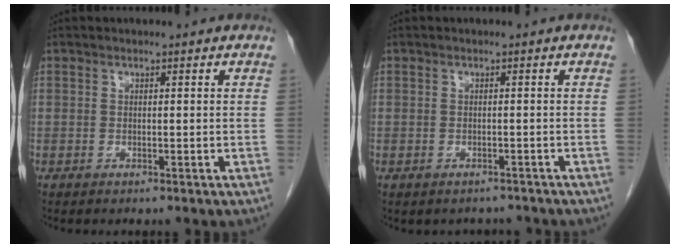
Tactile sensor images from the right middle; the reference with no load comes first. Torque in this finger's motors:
{"motor_torque": [0.14, -0.13, 0.00, 0.00]}